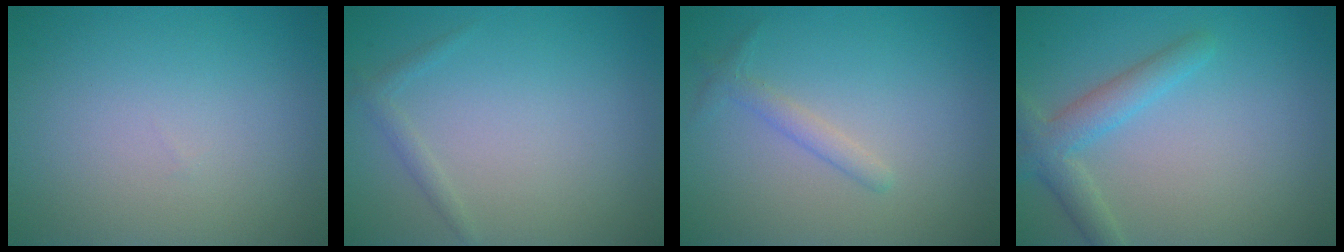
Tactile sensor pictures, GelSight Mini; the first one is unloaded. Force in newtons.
{"total": 1.0, "press": 1.0, "slide": 0.0}
{"total": 1.4, "press": 1.4, "slide": 0.0}
{"total": 3.2, "press": 3.2, "slide": 0.1}